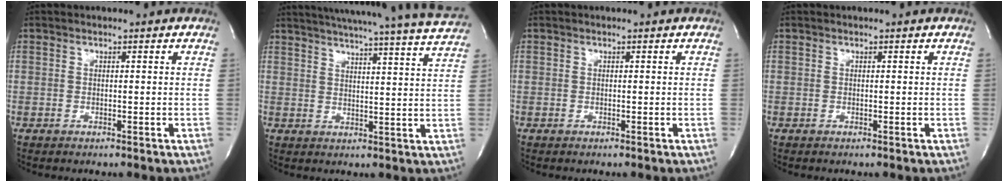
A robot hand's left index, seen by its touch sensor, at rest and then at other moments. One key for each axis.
{"total": 23.0, "fx": 21.3, "fy": -1.5, "fz": 8.6, "tx": -0.139, "ty": -0.049, "tz": 0.267}
{"total": 0.0}
{"total": 0.0}